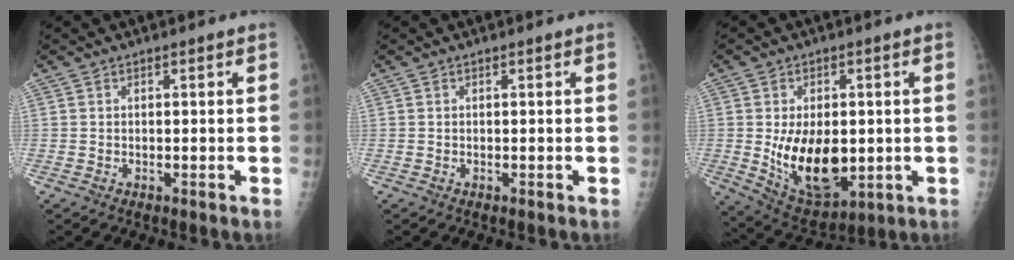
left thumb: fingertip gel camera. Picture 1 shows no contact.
{"total": 0.0}
{"total": 14.4, "force": [-1.2, 8.4, 11.6], "torque": [-0.163, -0.016, 0.007]}